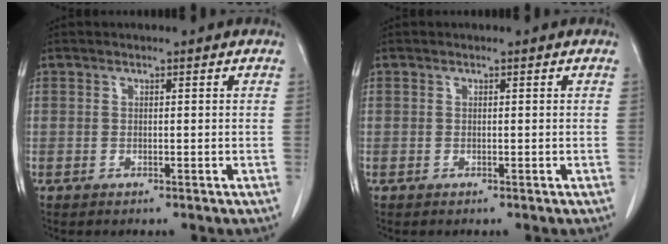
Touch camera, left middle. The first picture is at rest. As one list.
[{"total": 0.0}]